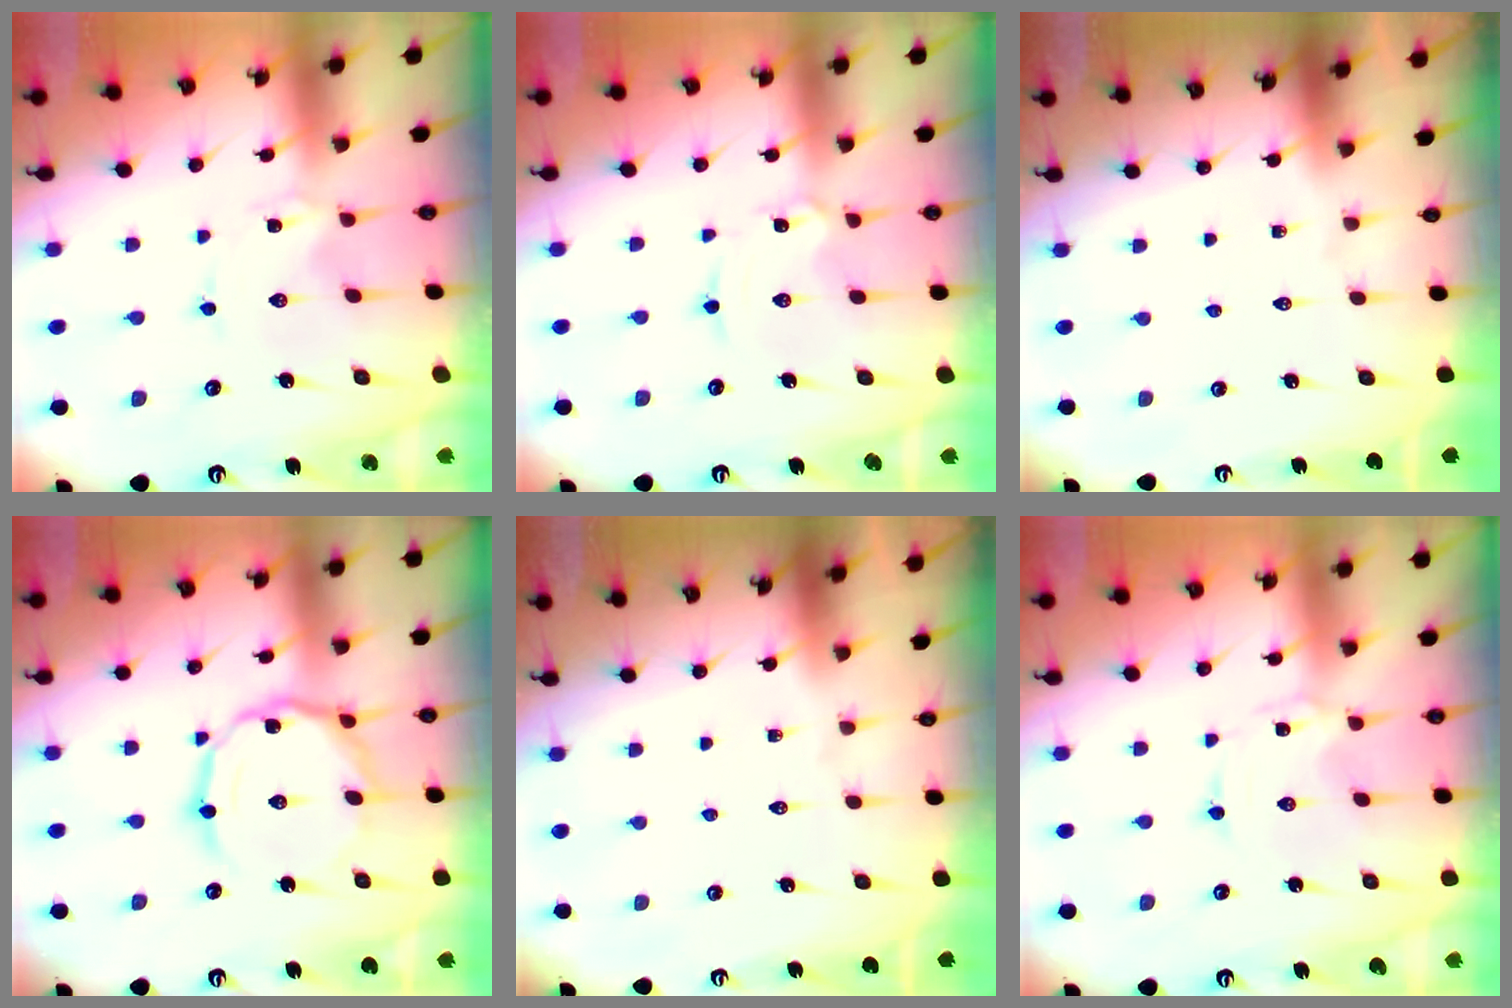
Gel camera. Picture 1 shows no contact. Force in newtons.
{"total": 1.6, "press": 1.6, "slide": 0.2}
{"total": 0.0}
{"total": 9.3, "press": 9.3, "slide": 0.7}
{"total": 0.0}
{"total": 0.0}